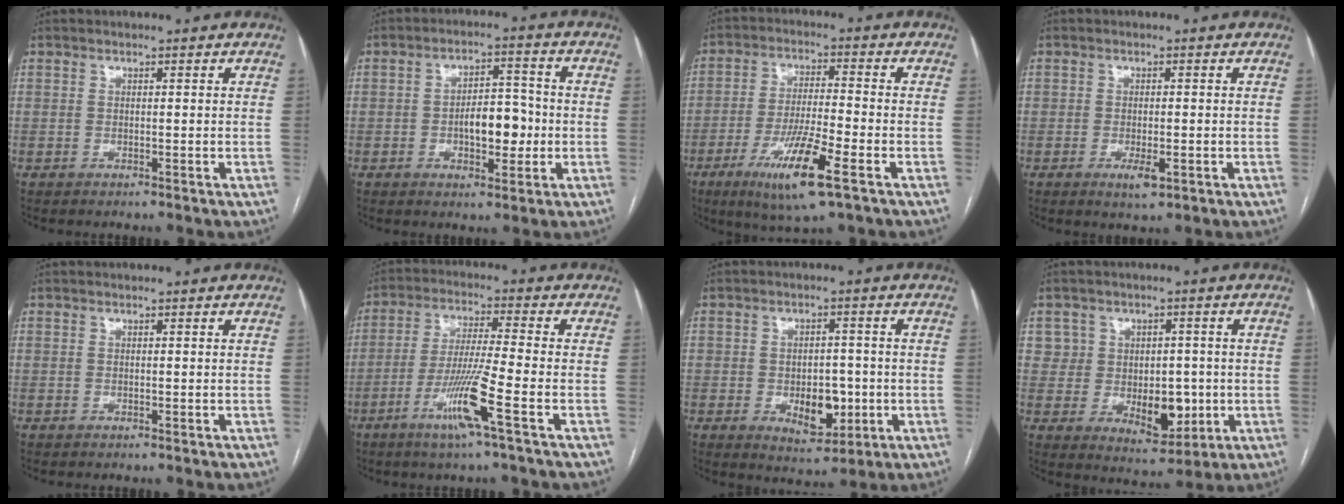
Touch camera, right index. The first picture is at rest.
{"total": 6.8, "force": [-1.2, 3.1, 5.9], "torque": [-0.093, 0.012, -0.016]}
{"total": 11.1, "force": [-5.4, 1.0, 9.6], "torque": [-0.182, -0.021, -0.095]}
{"total": 2.8, "force": [-1.1, 0.9, 2.4], "torque": [-0.038, -0.002, -0.013]}
{"total": 0.0}
{"total": 9.8, "force": [-4.4, -1.2, 8.7], "torque": [-0.168, -0.019, -0.090]}
{"total": 7.0, "force": [-1.7, 3.9, 5.5], "torque": [-0.078, 0.002, -0.015]}
{"total": 7.9, "force": [-0.4, 6.2, 4.9], "torque": [-0.051, 0.006, 0.010]}